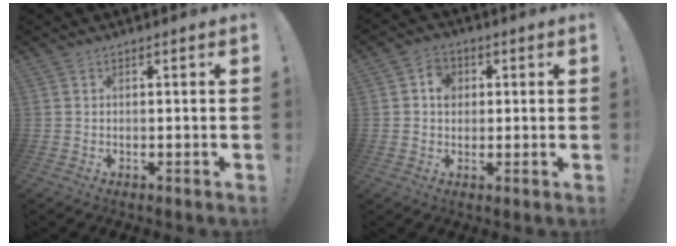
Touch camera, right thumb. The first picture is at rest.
{"total": 5.0, "force": [0.9, 4.5, 2.2], "torque": [-0.019, 0.000, 0.012]}